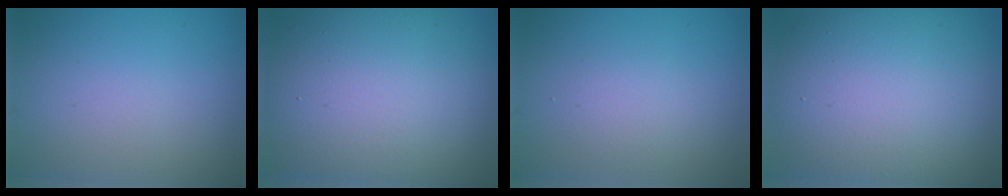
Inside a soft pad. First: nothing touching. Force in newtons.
{"total": 14.2, "press": 14.2, "slide": 0.7}
{"total": 1.7, "press": 1.7, "slide": 0.2}
{"total": 13.5, "press": 13.5, "slide": 0.3}